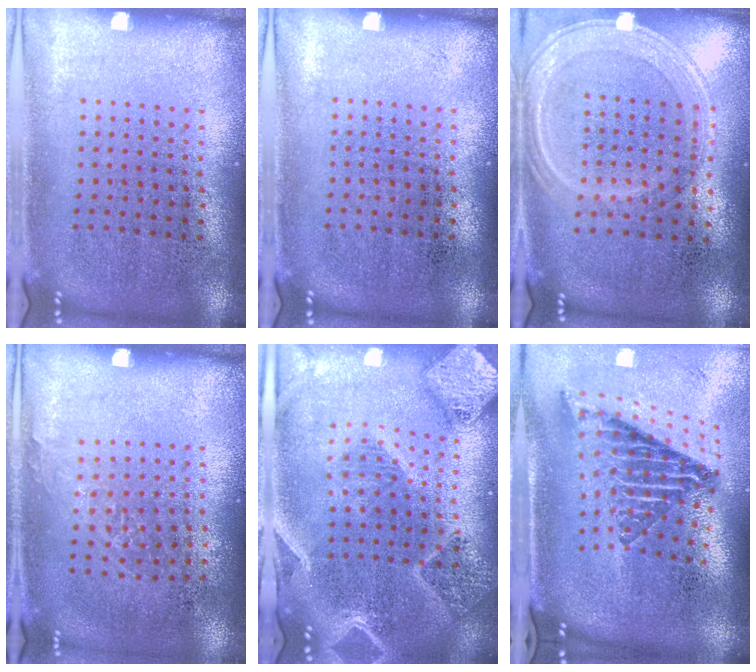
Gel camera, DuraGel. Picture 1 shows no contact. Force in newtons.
{"total": 0.0}
{"total": 1.2, "press": 1.1, "slide": 0.5}
{"total": 0.9, "press": 0.7, "slide": 0.5}
{"total": 2.9, "press": 2.5, "slide": 1.5}
{"total": 2.6, "press": 1.6, "slide": 2.1}